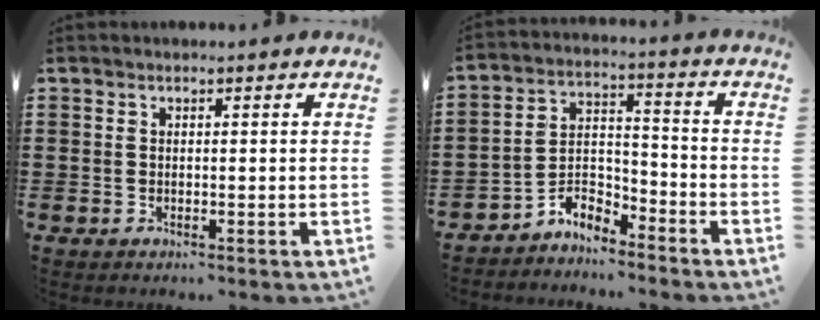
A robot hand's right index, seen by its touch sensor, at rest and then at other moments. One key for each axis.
{"total": 5.4, "fx": -4.9, "fy": 1.7, "fz": 1.2, "tx": -0.041, "ty": 0.002, "tz": -0.106}